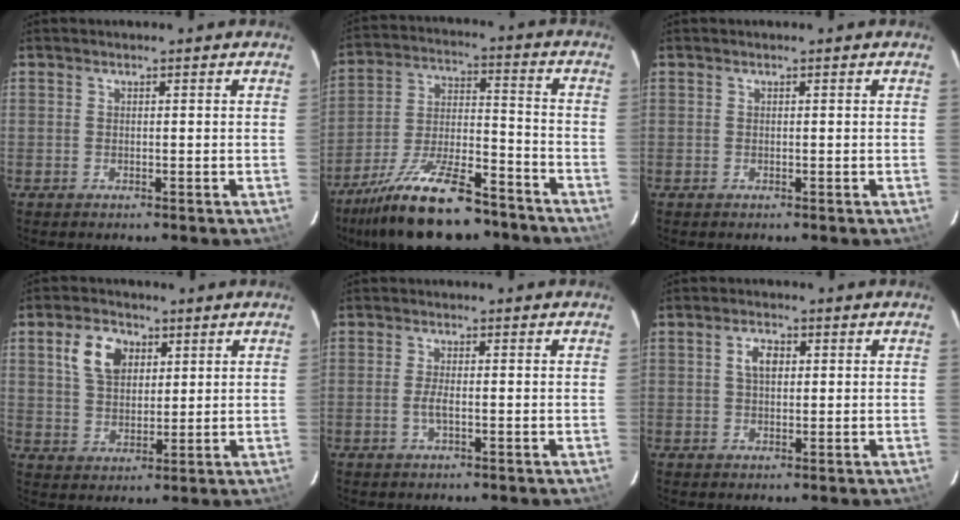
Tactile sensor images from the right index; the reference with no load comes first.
{"total": 20.5, "force": [-15.8, 6.3, 11.5], "torque": [-0.219, -0.015, -0.253]}
{"total": 0.0}
{"total": 8.3, "force": [3.5, 5.5, 5.2], "torque": [-0.100, 0.018, 0.066]}
{"total": 2.1, "force": [-0.6, 0.4, 2.0], "torque": [-0.040, -0.004, -0.012]}
{"total": 3.6, "force": [0.9, 2.1, 2.7], "torque": [-0.049, 0.010, 0.018]}